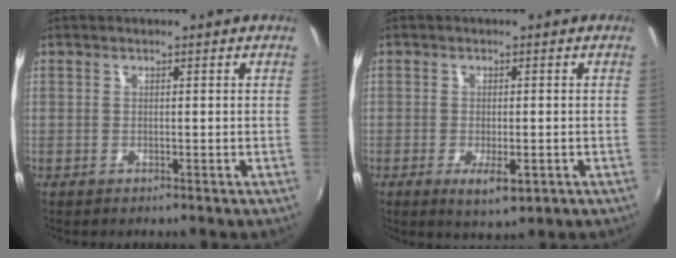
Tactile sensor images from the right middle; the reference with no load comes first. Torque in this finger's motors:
{"motor_torque": [0.83, -1.31, 0.02, 0.02]}